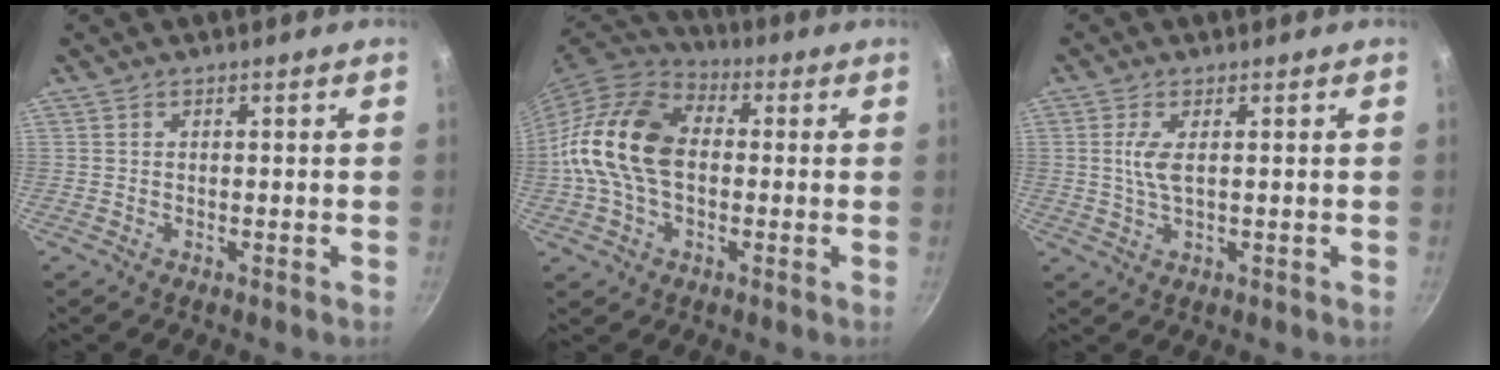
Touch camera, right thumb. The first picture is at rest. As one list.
[{"total": 17.5, "force": [-0.1, 11.8, 12.9], "torque": [-0.230, 0.032, -0.020]}, {"total": 3.8, "force": [0.6, 1.2, 3.5], "torque": [-0.081, -0.001, 0.013]}]